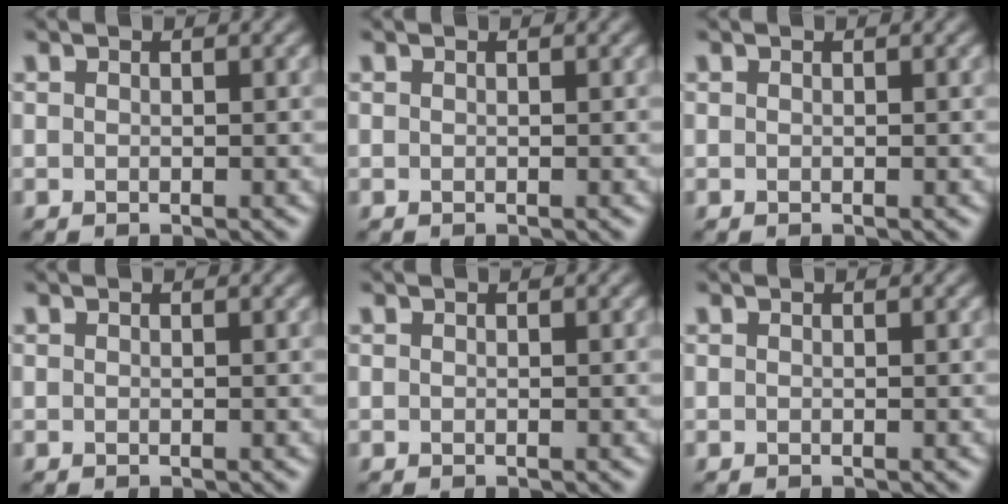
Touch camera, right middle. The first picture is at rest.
{"total": 0.0}
{"total": 0.0}
{"total": 0.0}
{"total": 0.0}
{"total": 0.0}